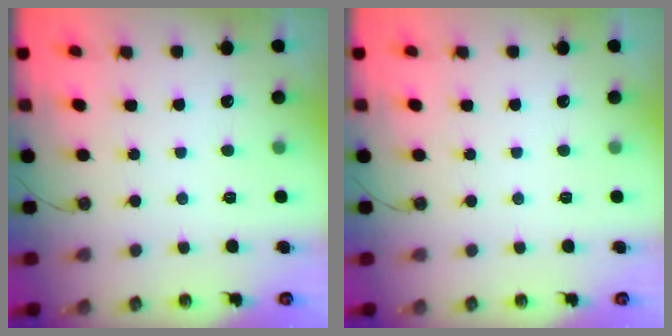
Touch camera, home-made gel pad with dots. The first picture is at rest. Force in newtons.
{"total": 0.0}